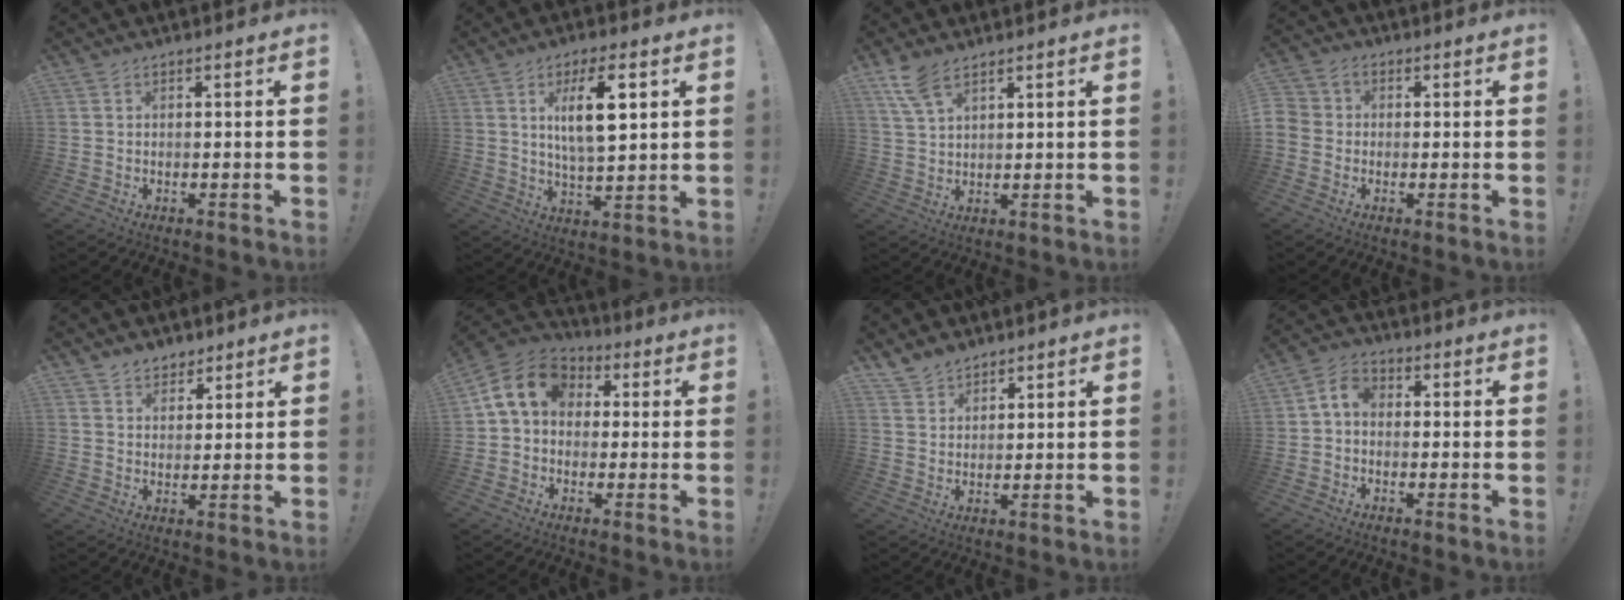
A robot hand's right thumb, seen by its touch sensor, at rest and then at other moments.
{"total": 11.6, "force": [3.9, 3.6, 10.4], "torque": [-0.174, -0.005, 0.060]}
{"total": 7.0, "force": [4.7, 2.7, 4.4], "torque": [-0.083, -0.015, 0.090]}
{"total": 4.3, "force": [-1.2, 4.0, 1.4], "torque": [-0.039, 0.011, -0.023]}
{"total": 5.0, "force": [4.0, 2.9, 0.4], "torque": [0.001, -0.028, 0.075]}
{"total": 11.5, "force": [2.4, 9.0, 6.6], "torque": [-0.117, 0.012, 0.053]}
{"total": 5.3, "force": [4.7, 2.5, 0.9], "torque": [-0.024, -0.027, 0.091]}
{"total": 4.9, "force": [-0.5, 3.5, 3.4], "torque": [-0.073, 0.014, -0.007]}